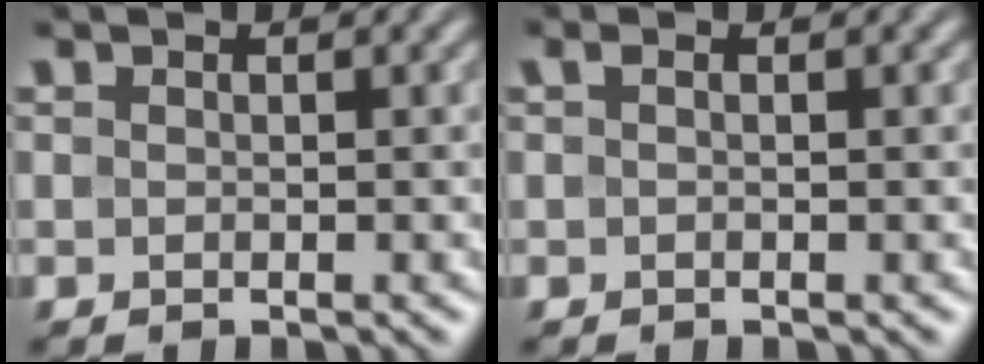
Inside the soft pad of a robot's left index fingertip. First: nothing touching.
{"total": 0.7, "force": [0.2, 0.1, 0.6], "torque": [-0.016, 0.005, 0.002]}